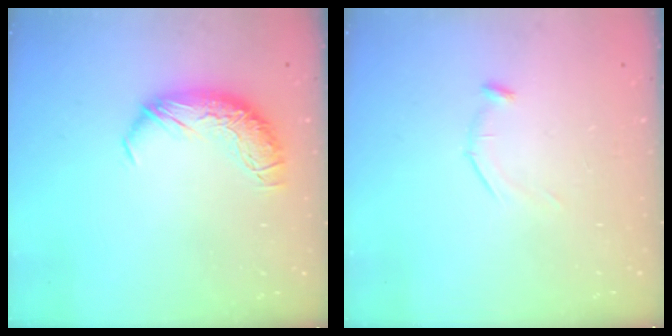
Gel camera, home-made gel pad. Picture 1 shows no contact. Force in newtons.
{"total": 7.8, "press": 7.7, "slide": 0.6}